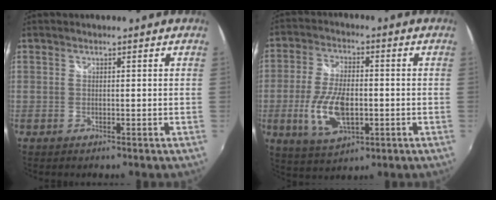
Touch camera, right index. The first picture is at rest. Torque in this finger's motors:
{"motor_torque": [0.43, -0.07, 0.32, 0.11]}